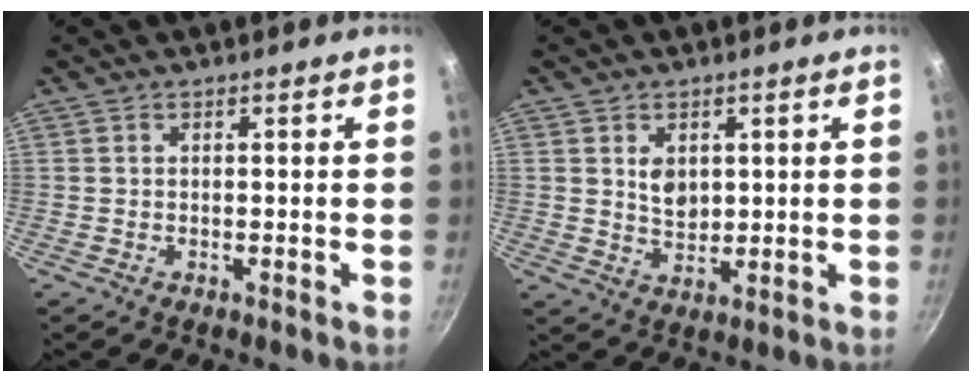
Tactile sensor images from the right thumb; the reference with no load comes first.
{"total": 4.6, "force": [1.3, 3.3, 3.0], "torque": [-0.032, -0.012, 0.031]}